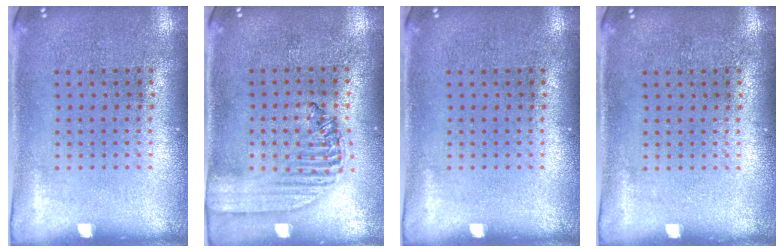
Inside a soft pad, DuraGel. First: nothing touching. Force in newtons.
{"total": 1.5, "press": 1.4, "slide": 0.5}
{"total": 0.0}
{"total": 0.0}